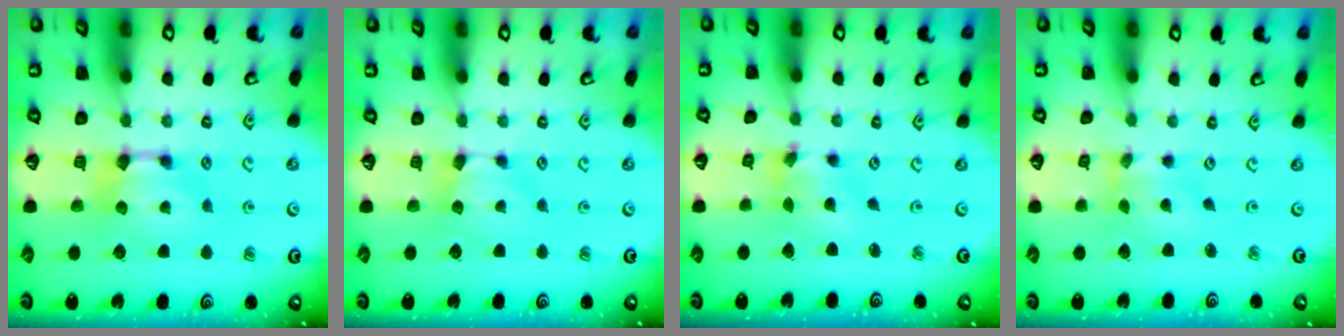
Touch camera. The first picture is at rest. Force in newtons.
{"total": 1.0, "press": 0.9, "slide": 0.3}
{"total": 1.8, "press": 1.3, "slide": 1.2}
{"total": 1.3, "press": 0.7, "slide": 1.1}